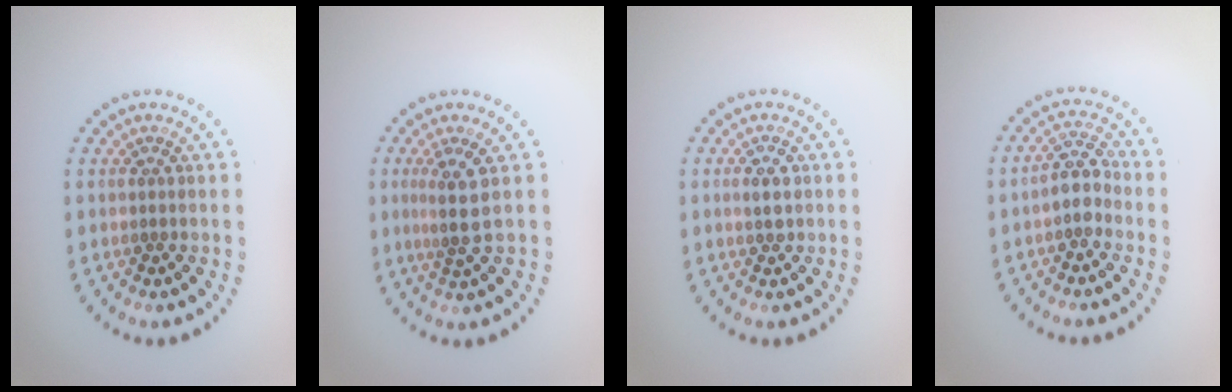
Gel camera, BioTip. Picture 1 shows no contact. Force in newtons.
{"total": 2.5, "press": 1.8, "slide": 1.8}
{"total": 1.4, "press": 1.3, "slide": 0.1}
{"total": 2.4, "press": 2.1, "slide": 1.3}